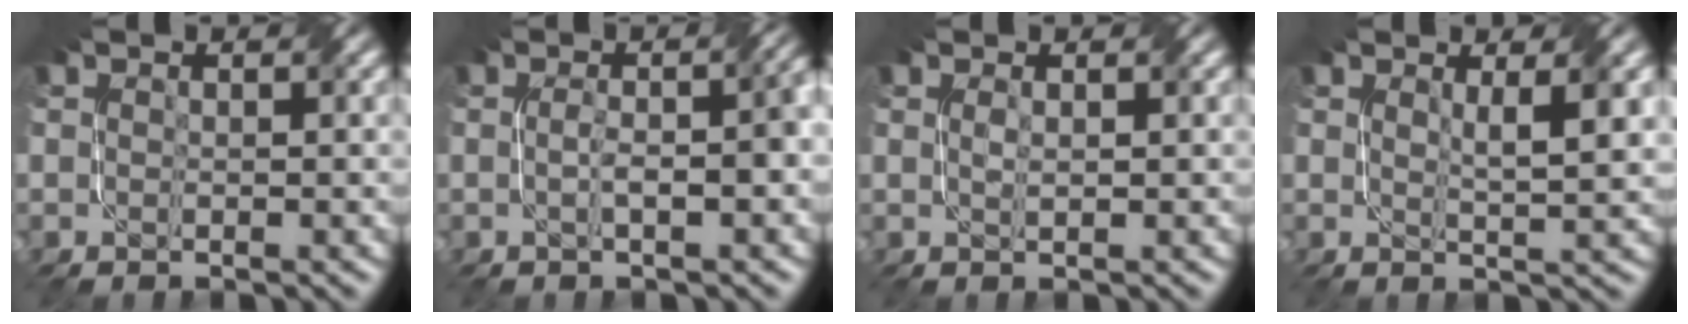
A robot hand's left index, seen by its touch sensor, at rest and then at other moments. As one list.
[{"total": 4.0, "force": [-0.3, 1.2, 3.9], "torque": [-0.042, 0.014, -0.008]}, {"total": 0.7, "force": [0.3, 0.1, 0.6], "torque": [-0.012, 0.001, 0.006]}, {"total": 2.8, "force": [1.1, 0.5, 2.5], "torque": [-0.031, -0.004, 0.017]}]